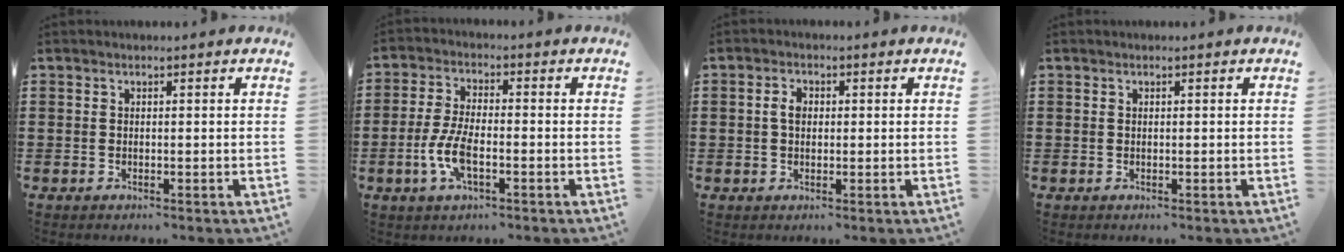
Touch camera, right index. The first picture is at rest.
{"total": 6.4, "force": [-2.1, 2.3, 5.5], "torque": [-0.131, -0.008, -0.045]}
{"total": 2.5, "force": [0.2, 1.6, 1.9], "torque": [-0.039, 0.008, 0.003]}
{"total": 0.0}